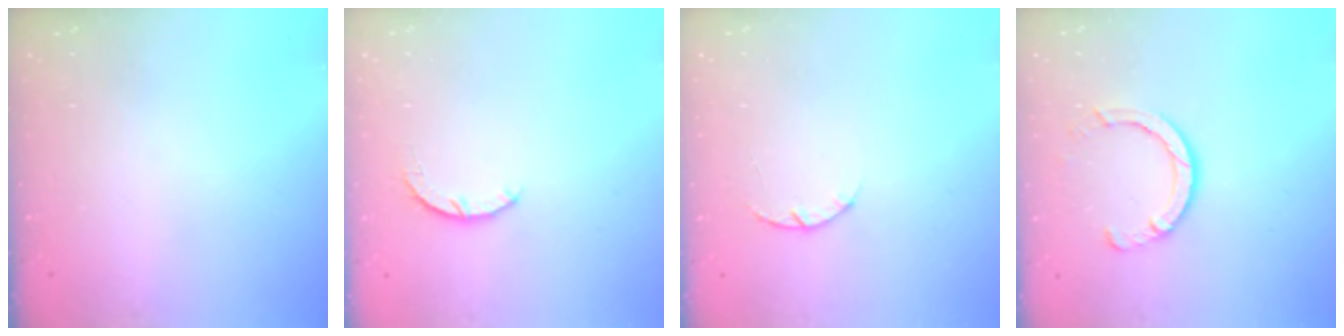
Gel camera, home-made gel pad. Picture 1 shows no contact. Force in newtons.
{"total": 3.1, "press": 3.1, "slide": 0.5}
{"total": 2.9, "press": 2.9, "slide": 0.5}
{"total": 6.4, "press": 6.4, "slide": 0.7}